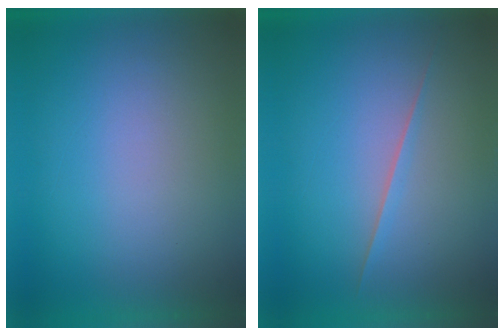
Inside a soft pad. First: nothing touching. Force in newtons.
{"total": 1.6}